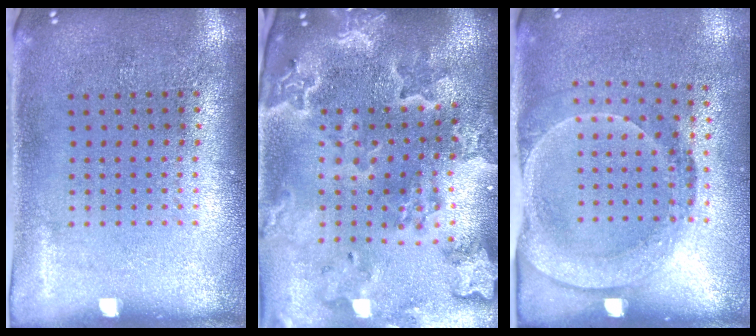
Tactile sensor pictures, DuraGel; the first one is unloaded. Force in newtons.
{"total": 3.4, "press": 3.1, "slide": 1.4}
{"total": 1.7, "press": 1.3, "slide": 1.1}